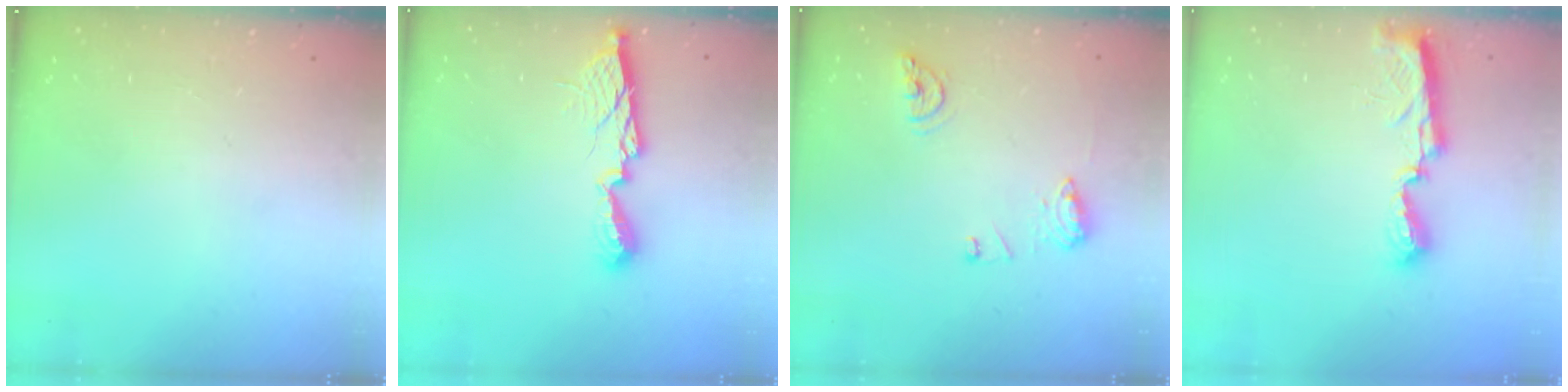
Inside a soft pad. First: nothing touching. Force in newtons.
{"total": 11.0, "press": 11.0, "slide": 0.4}
{"total": 10.4, "press": 10.4, "slide": 1.0}
{"total": 7.9, "press": 7.8, "slide": 0.4}